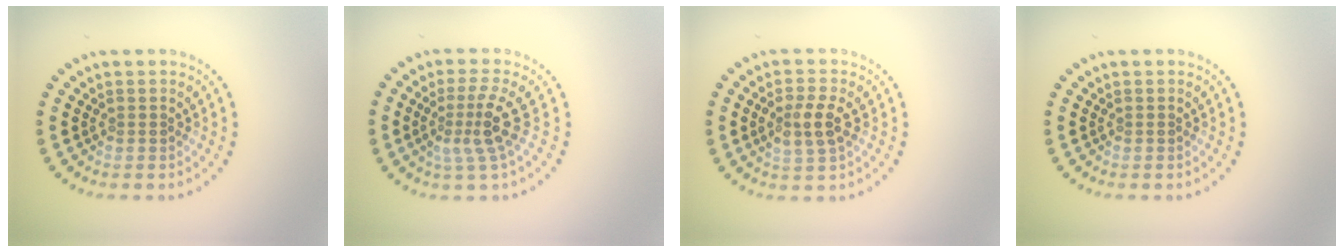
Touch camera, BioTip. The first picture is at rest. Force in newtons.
{"total": 3.4, "press": 2.4, "slide": 2.5}
{"total": 2.7, "press": 2.7, "slide": 0.6}
{"total": 0.0}